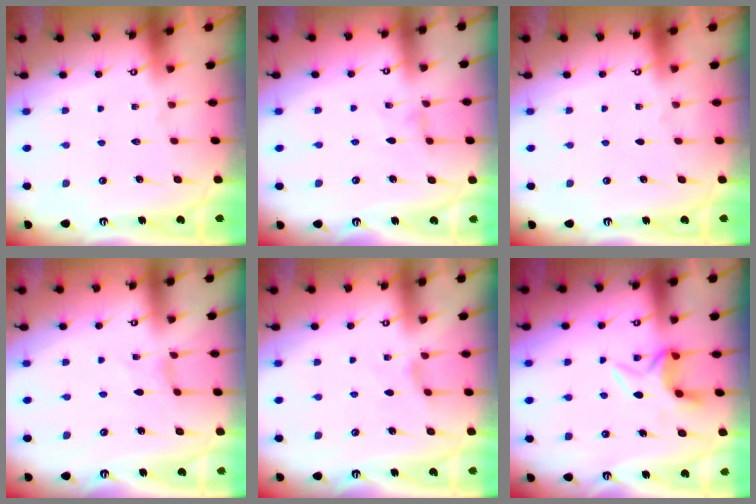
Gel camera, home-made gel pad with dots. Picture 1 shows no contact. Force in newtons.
{"total": 0.9, "press": 0.9, "slide": 0.2}
{"total": 0.0}
{"total": 0.0}
{"total": 2.0, "press": 2.0, "slide": 0.4}
{"total": 6.1, "press": 5.9, "slide": 1.6}